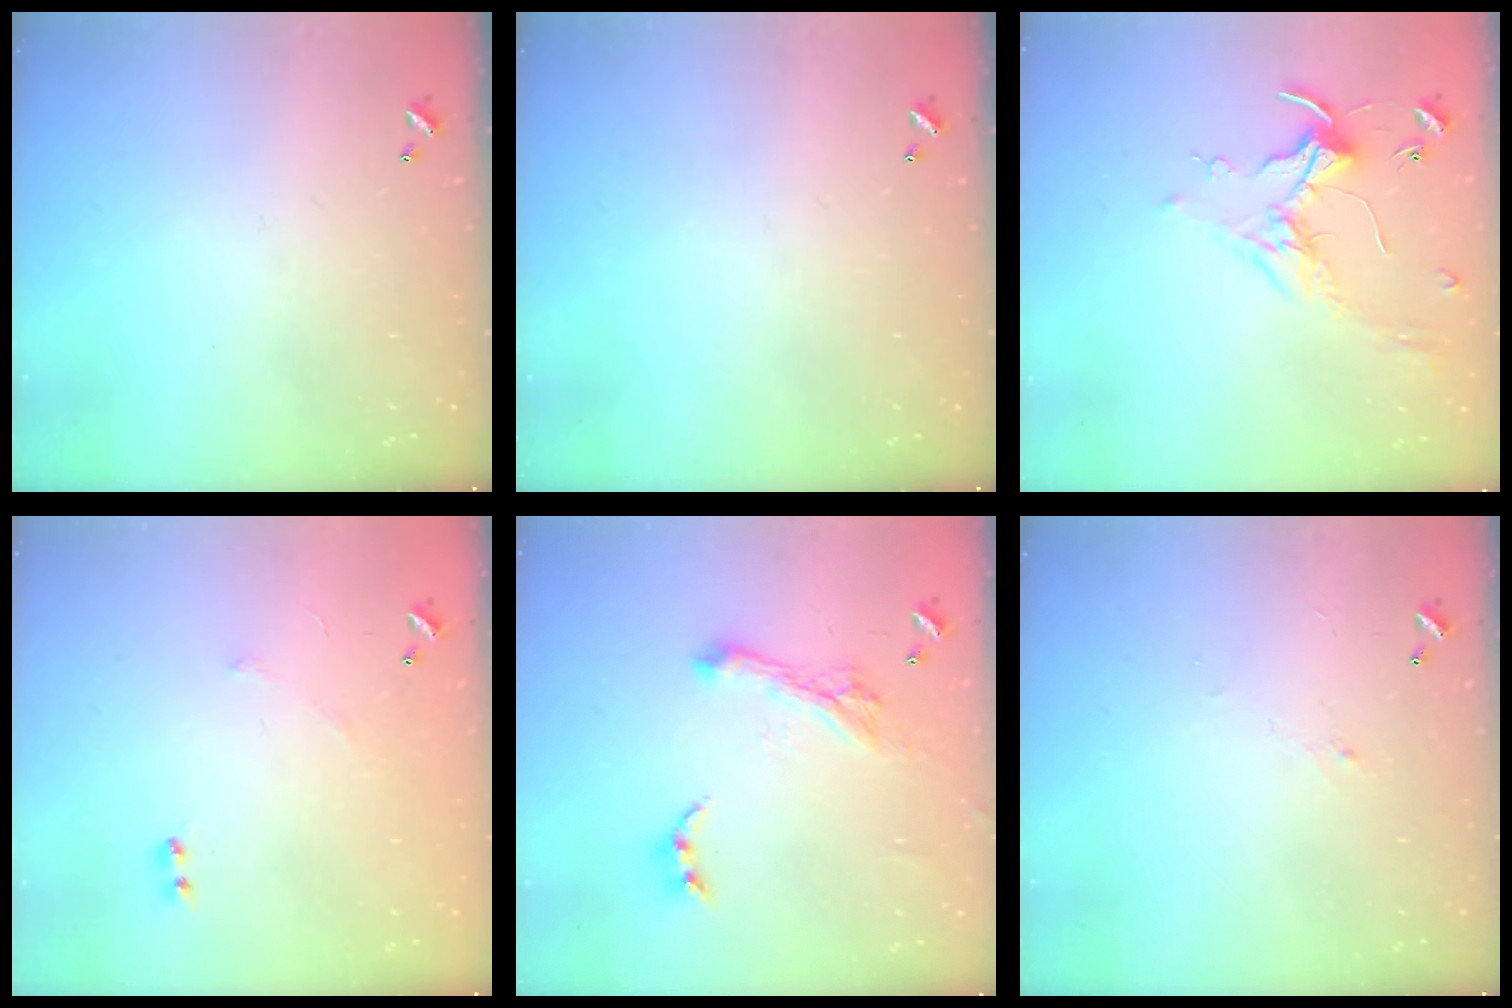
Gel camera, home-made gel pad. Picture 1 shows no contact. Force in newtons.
{"total": 0.0}
{"total": 0.8, "press": 0.5, "slide": 0.6}
{"total": 5.7, "press": 5.6, "slide": 0.8}
{"total": 3.2, "press": 3.0, "slide": 1.3}
{"total": 1.0, "press": 0.8, "slide": 0.6}